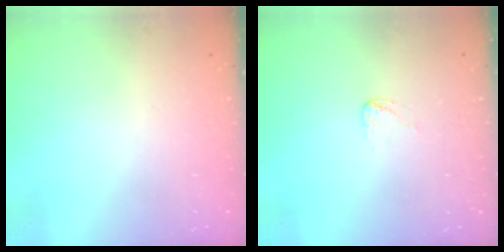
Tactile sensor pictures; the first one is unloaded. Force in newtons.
{"total": 2.4, "press": 2.4, "slide": 0.2}